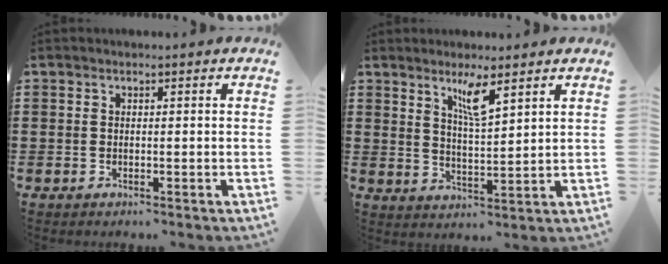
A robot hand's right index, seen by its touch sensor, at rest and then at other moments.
{"total": 4.9, "force": [3.2, 0.7, 3.7], "torque": [-0.073, 0.002, 0.052]}